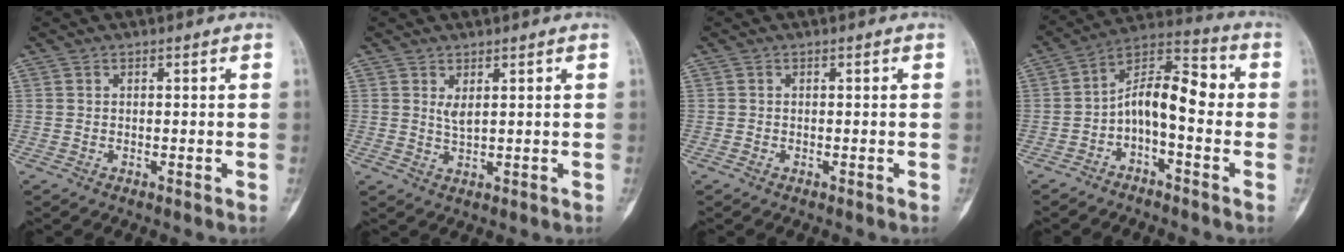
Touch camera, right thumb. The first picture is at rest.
{"total": 2.0, "force": [0.9, 0.5, 1.7], "torque": [-0.034, -0.013, 0.022]}
{"total": 0.0}
{"total": 10.6, "force": [-1.8, 5.1, 9.1], "torque": [-0.139, 0.059, -0.042]}